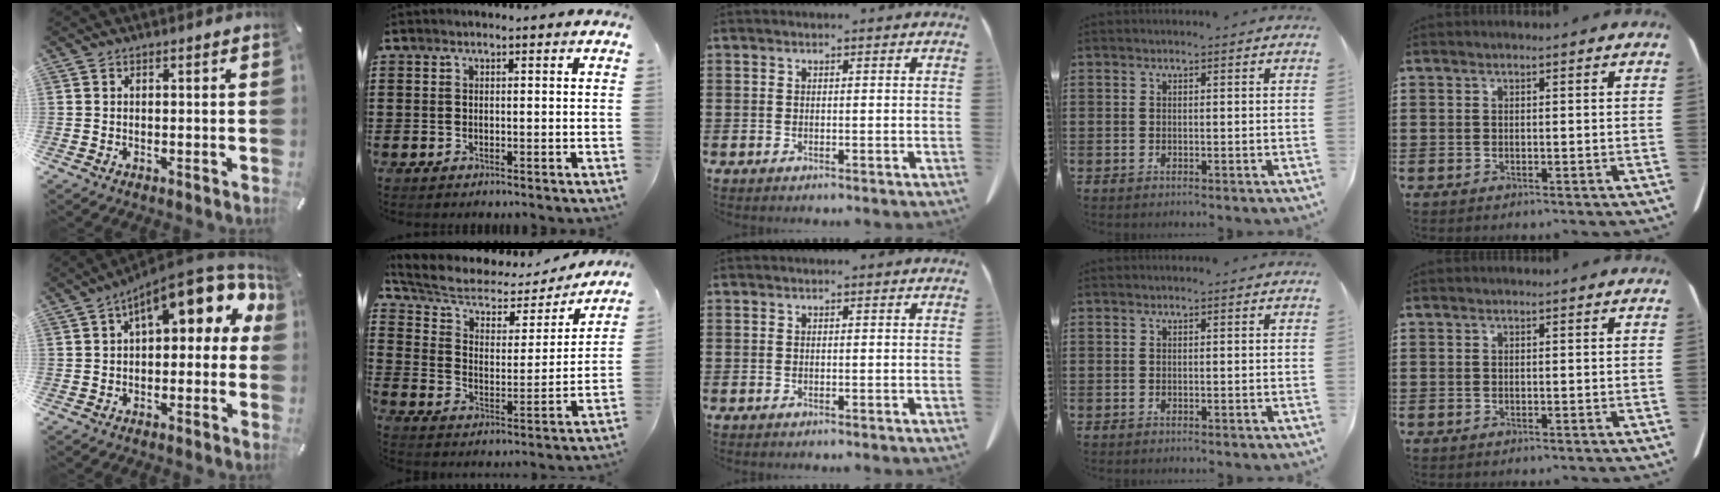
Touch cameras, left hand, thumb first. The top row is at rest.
{"thumb": {"total": 13.7, "force": [6.3, 5.8, 10.7], "torque": [-0.154, -0.036, 0.105]}, "index": {"total": 6.3, "force": [4.6, 3.1, 3.1], "torque": [-0.085, -0.021, 0.077]}}